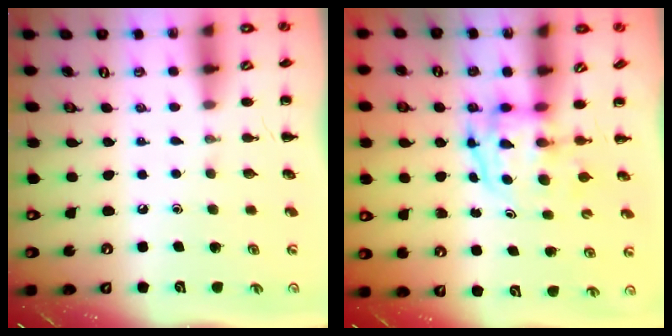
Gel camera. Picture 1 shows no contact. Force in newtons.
{"total": 4.0, "press": 3.9, "slide": 0.7}